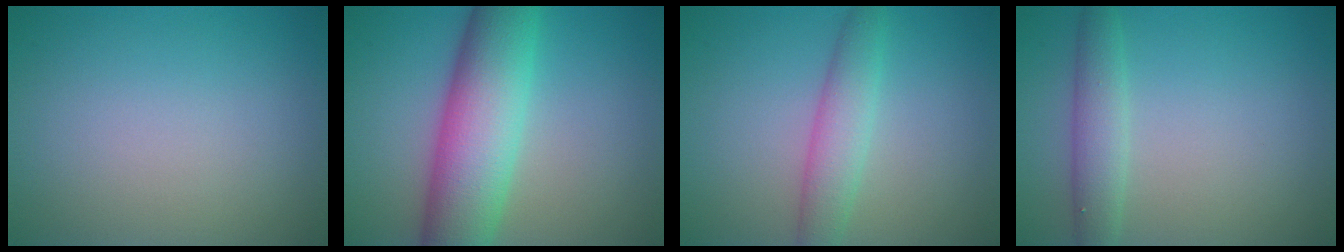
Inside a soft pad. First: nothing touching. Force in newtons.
{"total": 9.8, "press": 9.8, "slide": 0.2}
{"total": 3.4, "press": 3.4, "slide": 0.0}
{"total": 2.8, "press": 2.8, "slide": 0.1}